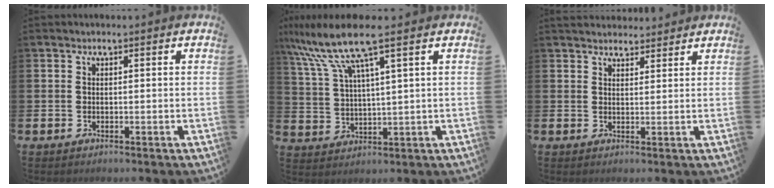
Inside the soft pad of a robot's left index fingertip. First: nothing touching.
{"total": 9.6, "force": [6.8, 1.3, 6.7], "torque": [-0.155, -0.015, 0.119]}
{"total": 3.1, "force": [3.0, 1.0, 0.0], "torque": [0.004, -0.013, 0.054]}